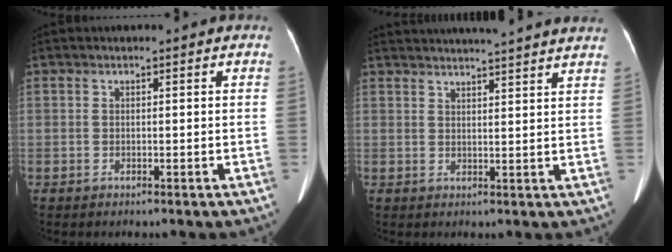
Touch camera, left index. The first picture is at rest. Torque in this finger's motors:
{"motor_torque": [0.85, -1.30, 0.13, 0.14]}